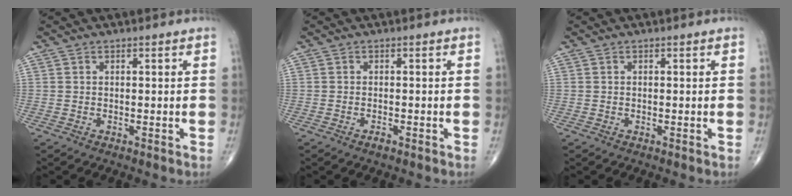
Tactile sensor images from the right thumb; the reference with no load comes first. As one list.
[{"total": 1.1, "force": [-0.7, 0.3, 0.7], "torque": [-0.014, 0.002, -0.013]}, {"total": 0.0}]